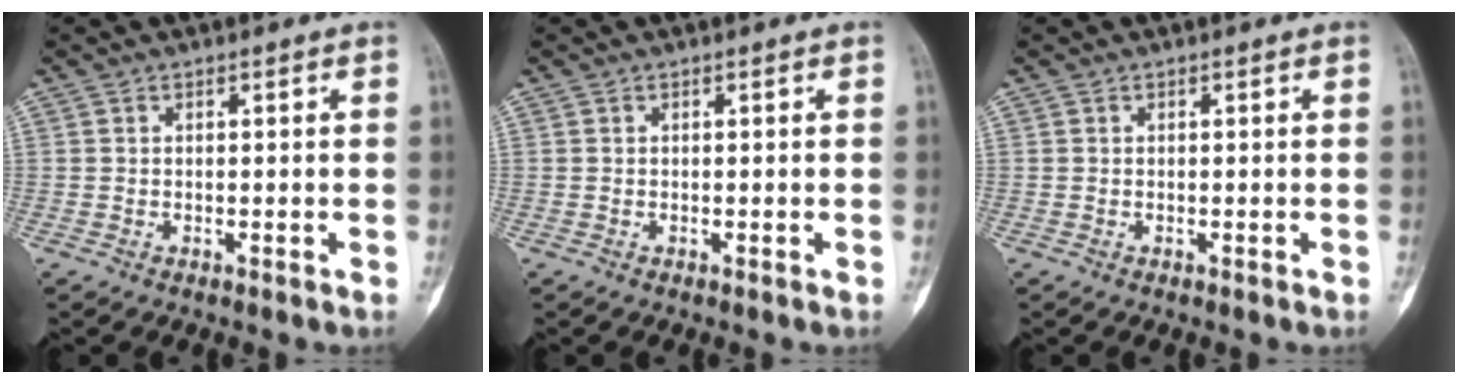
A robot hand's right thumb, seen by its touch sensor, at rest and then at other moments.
{"total": 0.0}
{"total": 0.0}